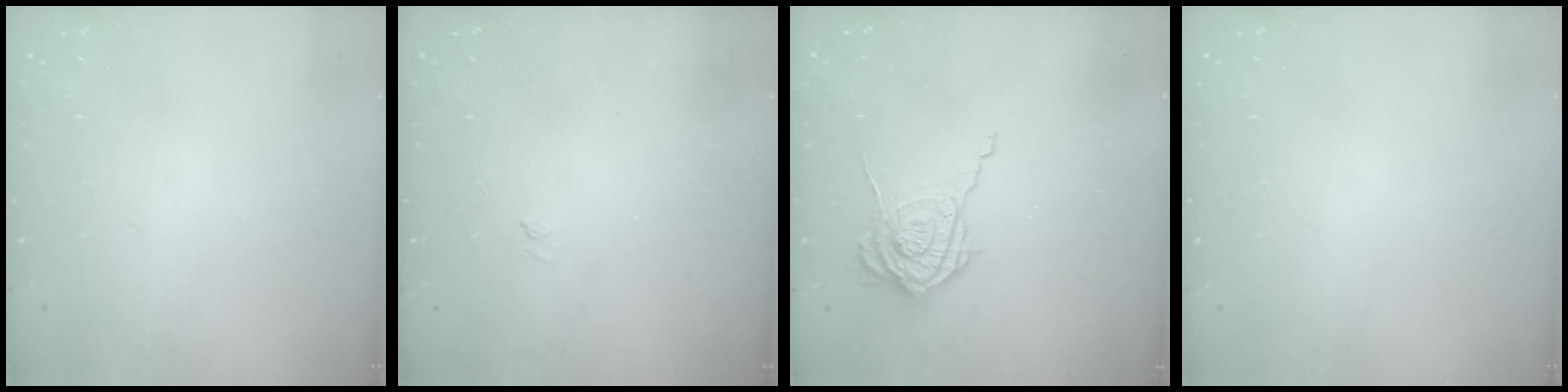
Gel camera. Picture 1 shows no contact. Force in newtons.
{"total": 1.0, "press": 0.2, "slide": 1.0}
{"total": 9.9, "press": 9.9, "slide": 1.0}
{"total": 0.0}